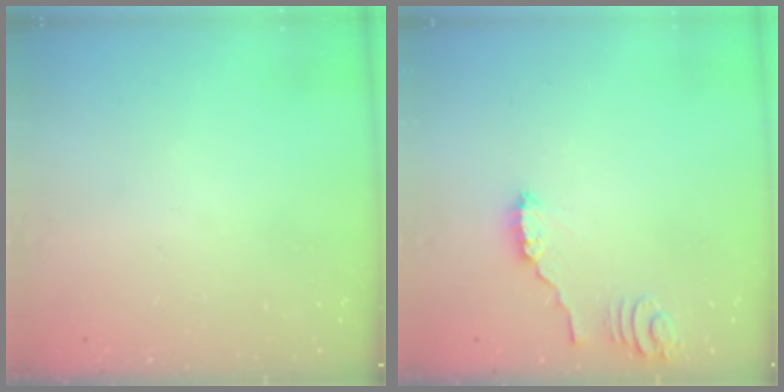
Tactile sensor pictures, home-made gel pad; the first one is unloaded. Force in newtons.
{"total": 2.3, "press": 2.3, "slide": 0.2}